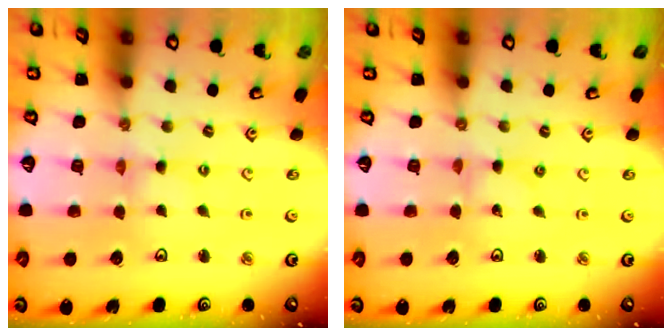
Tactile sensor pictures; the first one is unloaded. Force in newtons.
{"total": 0.0}